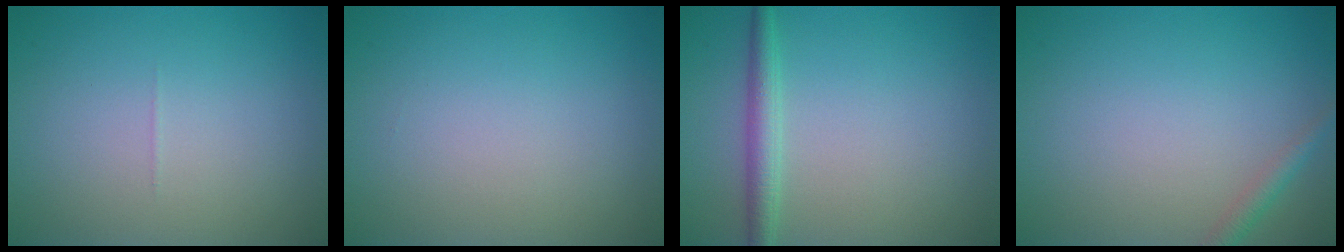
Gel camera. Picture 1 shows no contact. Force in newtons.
{"total": 0.0}
{"total": 2.3, "press": 2.3, "slide": 0.1}
{"total": 1.4, "press": 1.4, "slide": 0.1}